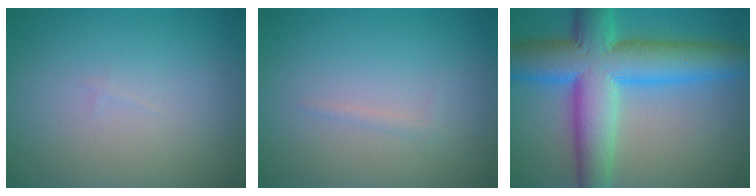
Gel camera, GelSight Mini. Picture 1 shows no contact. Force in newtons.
{"total": 0.6, "press": 0.6, "slide": 0.0}
{"total": 11.5, "press": 11.5, "slide": 0.4}